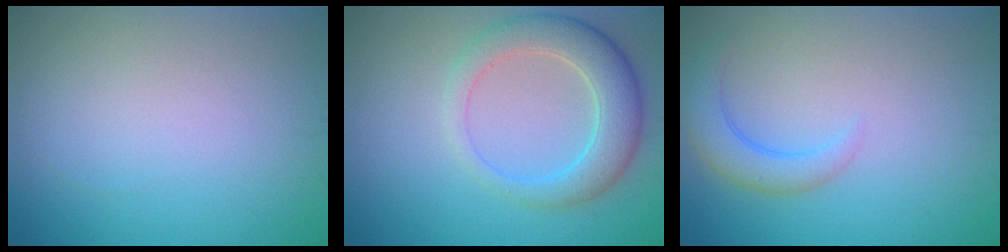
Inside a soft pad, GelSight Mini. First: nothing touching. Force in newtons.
{"total": 4.9, "press": 4.9, "slide": 0.3}
{"total": 2.8, "press": 2.8, "slide": 0.4}